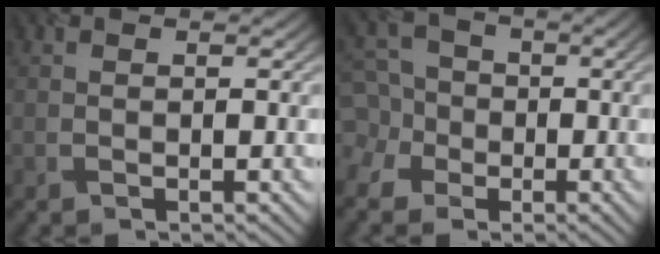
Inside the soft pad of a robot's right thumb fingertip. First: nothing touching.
{"total": 6.3, "force": [-2.0, 5.8, 1.6], "torque": [-0.051, -0.005, -0.059]}